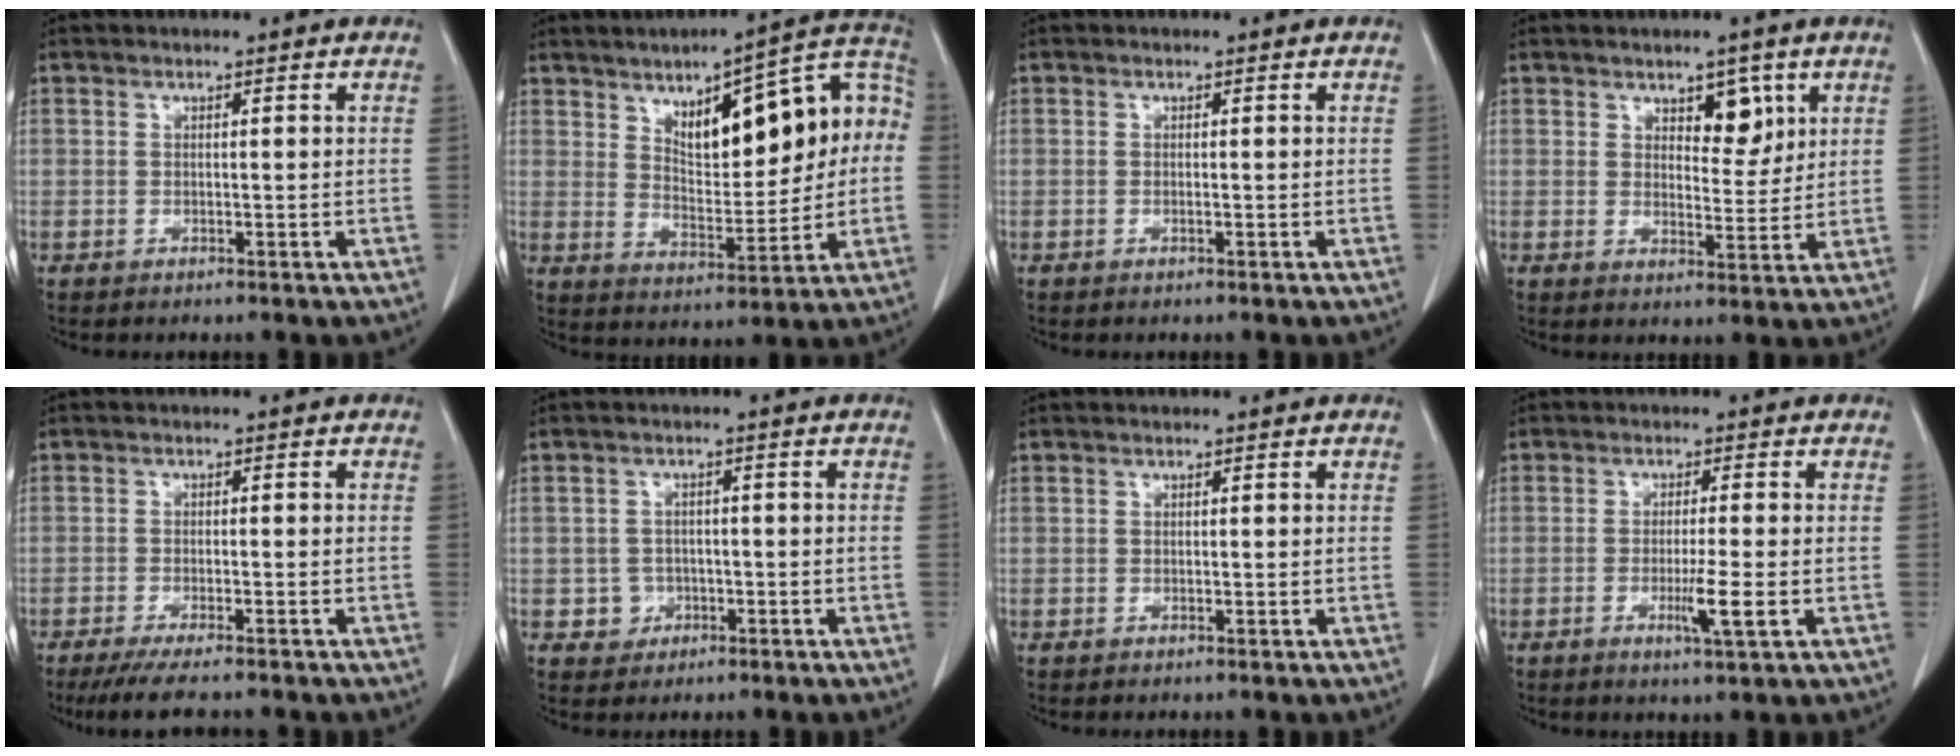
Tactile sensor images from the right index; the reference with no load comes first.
{"total": 17.1, "force": [3.9, 6.1, 15.5], "torque": [-0.212, 0.039, 0.063]}
{"total": 0.0}
{"total": 4.8, "force": [2.7, 2.2, 3.2], "torque": [-0.041, -0.003, 0.042]}
{"total": 8.6, "force": [-7.4, 0.4, 4.4], "torque": [-0.061, -0.019, -0.113]}
{"total": 2.9, "force": [-1.0, 2.7, 0.2], "torque": [0.006, 0.011, -0.010]}
{"total": 0.0}
{"total": 4.5, "force": [-1.3, -0.3, 4.3], "torque": [-0.075, -0.010, -0.020]}